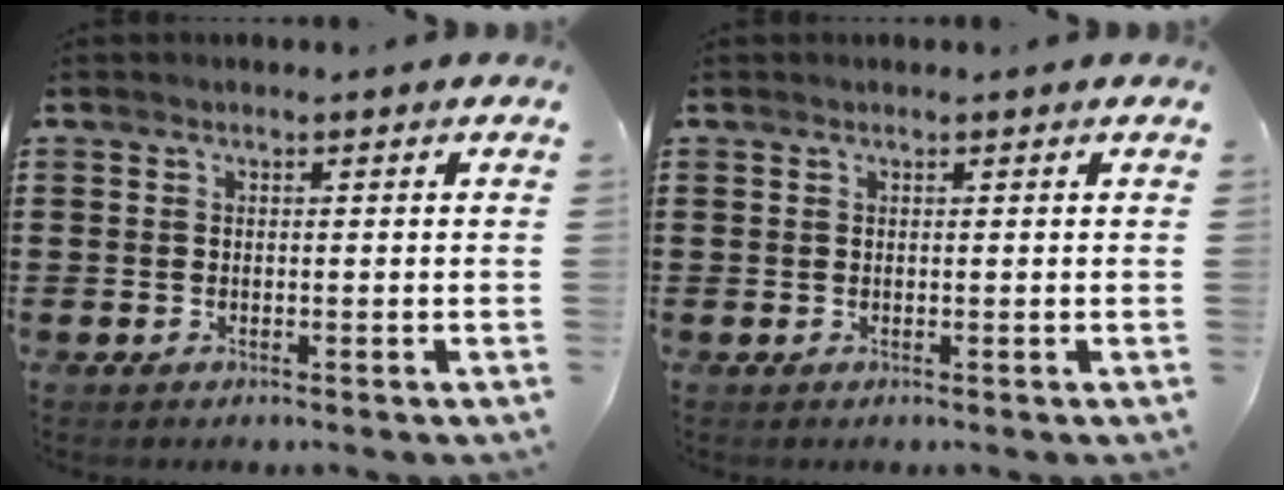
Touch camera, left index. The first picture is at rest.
{"total": 0.0}